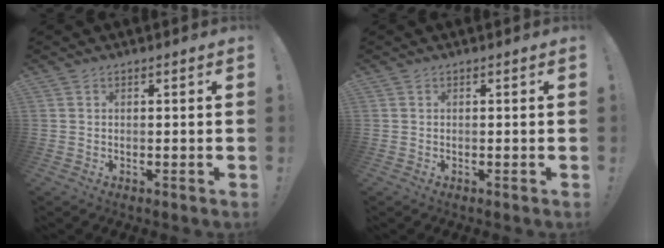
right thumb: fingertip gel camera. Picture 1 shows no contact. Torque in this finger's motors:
{"motor_torque": [-0.12, 0.12, 0.07, -0.01, 0.05]}